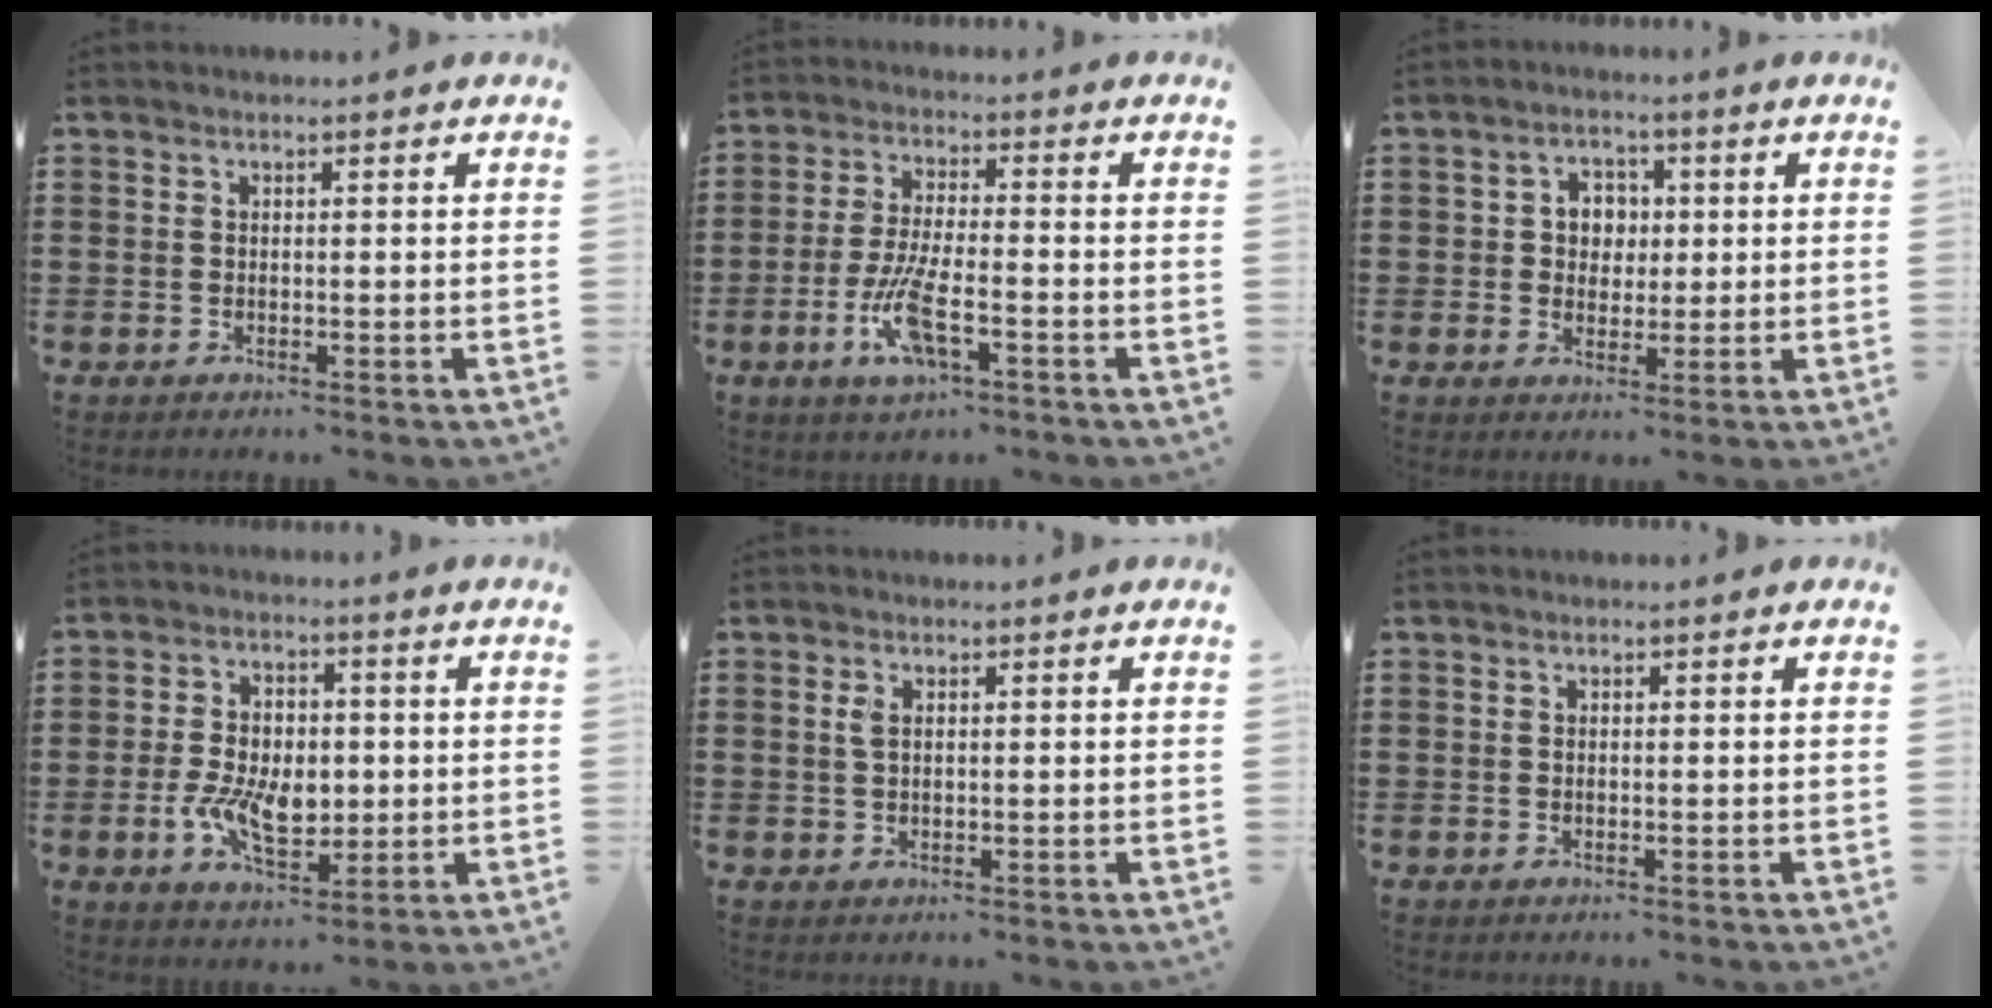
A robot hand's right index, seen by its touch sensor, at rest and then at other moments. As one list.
[{"total": 8.1, "force": [-3.5, 2.2, 7.0], "torque": [-0.159, -0.017, -0.066]}, {"total": 4.1, "force": [0.3, 3.8, 1.6], "torque": [-0.041, 0.011, -0.002]}, {"total": 8.9, "force": [-1.2, 5.5, 6.9], "torque": [-0.140, 0.006, -0.025]}, {"total": 1.7, "force": [0.4, 0.8, 1.4], "torque": [-0.032, 0.005, 0.007]}, {"total": 0.0}]